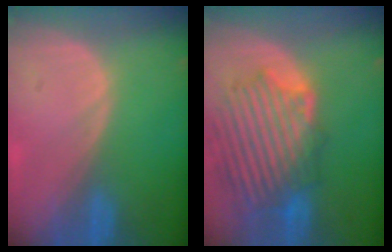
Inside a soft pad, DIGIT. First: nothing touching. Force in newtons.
{"total": 10.9, "press": 10.5, "slide": 2.9}